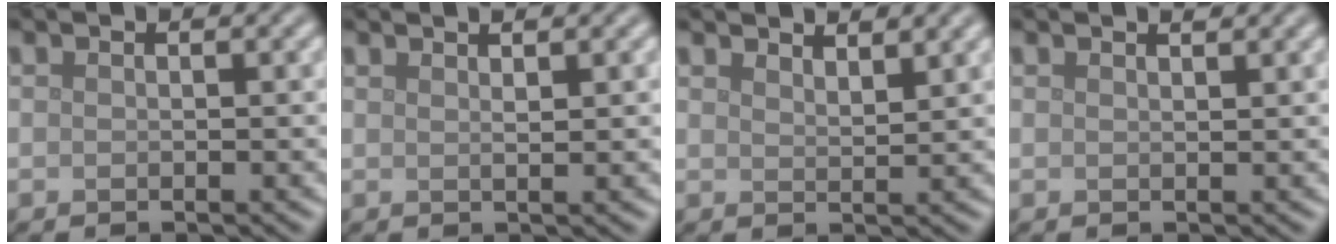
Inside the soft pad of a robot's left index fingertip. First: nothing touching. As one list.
[{"total": 2.0, "force": [1.3, 0.5, 1.3], "torque": [-0.006, 0.004, 0.004]}, {"total": 2.9, "force": [2.6, 0.6, 1.0], "torque": [-0.009, 0.008, 0.036]}, {"total": 0.9, "force": [0.8, 0.1, 0.3], "torque": [-0.002, 0.000, 0.013]}]